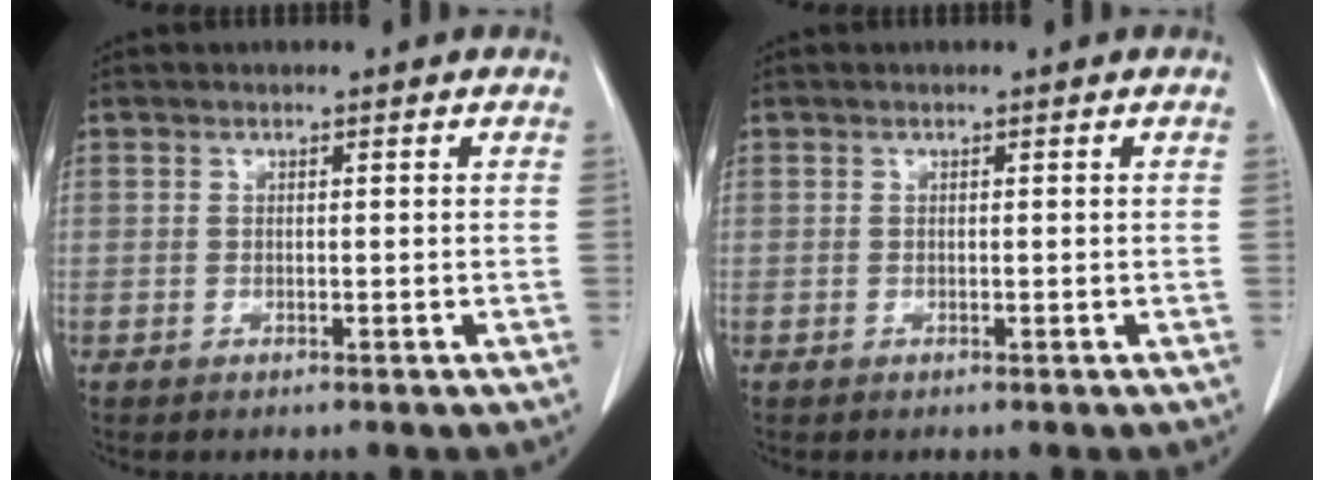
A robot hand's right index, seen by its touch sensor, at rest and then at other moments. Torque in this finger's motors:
{"motor_torque": [0.00, 0.00, 0.02, 0.00]}